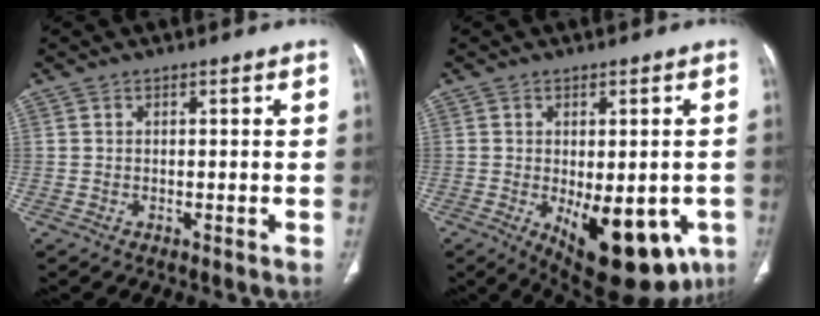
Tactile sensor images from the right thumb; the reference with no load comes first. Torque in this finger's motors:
{"motor_torque": [2.08, 2.26, 0.92, -0.94, 0.47]}